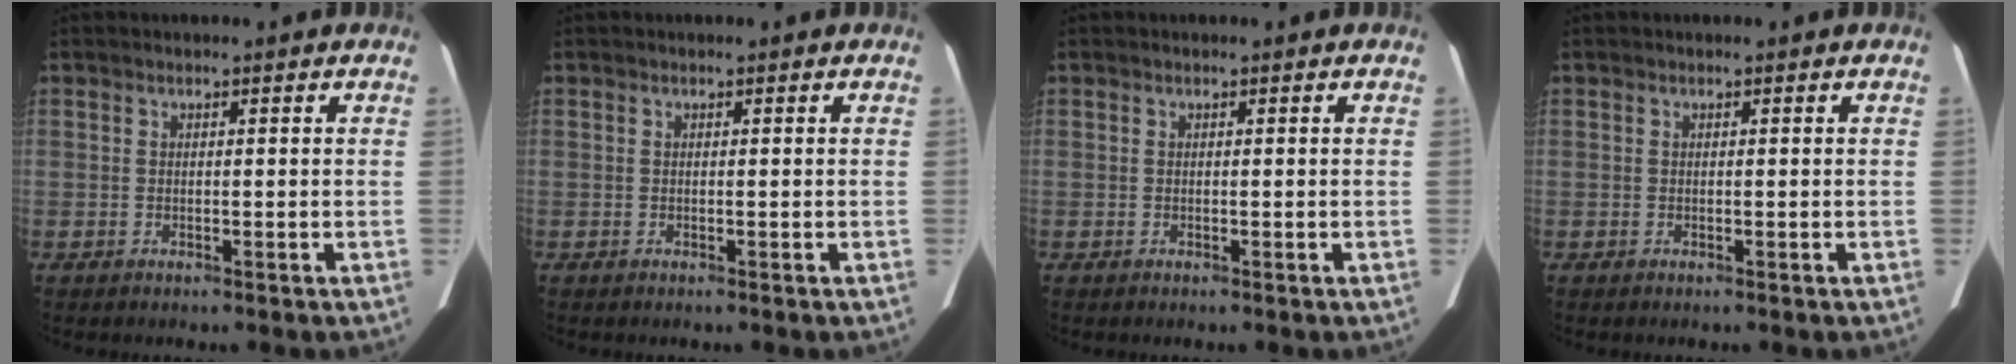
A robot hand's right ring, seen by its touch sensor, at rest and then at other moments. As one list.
[{"total": 0.0}, {"total": 0.0}, {"total": 0.0}]